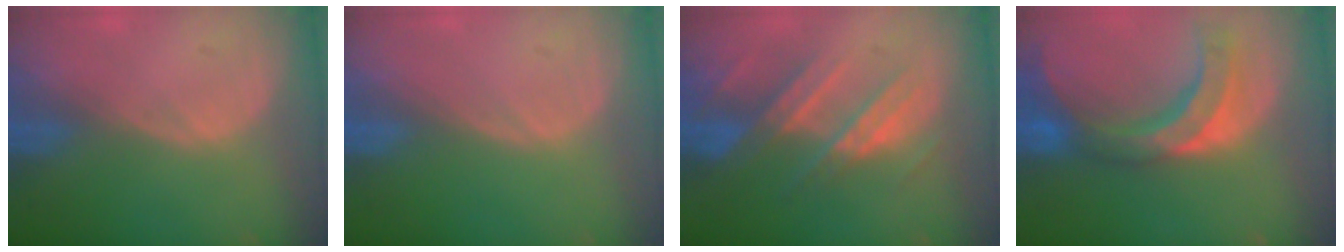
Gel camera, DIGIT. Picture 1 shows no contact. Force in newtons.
{"total": 0.0}
{"total": 9.1, "press": 7.9, "slide": 4.4}
{"total": 10.6, "press": 9.3, "slide": 4.9}